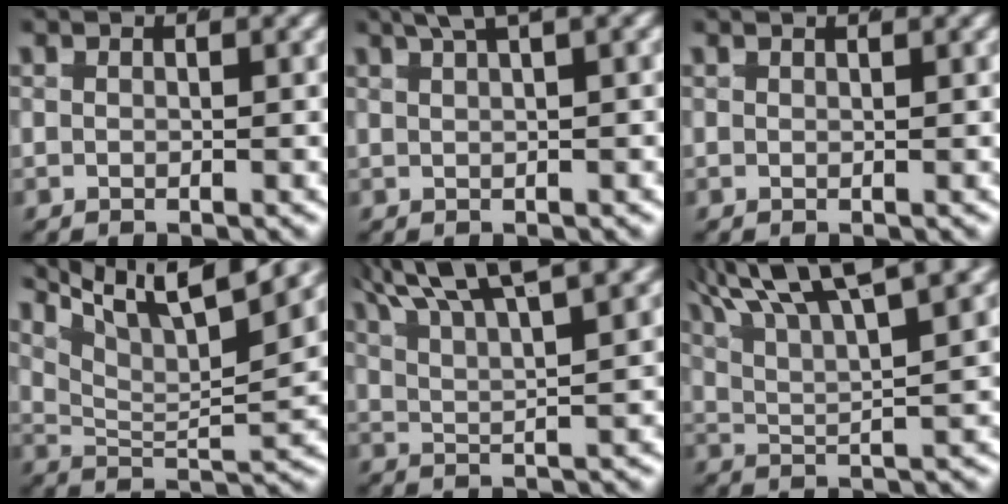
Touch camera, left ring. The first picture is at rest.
{"total": 4.2, "force": [3.1, 1.4, 2.5], "torque": [-0.028, 0.025, 0.040]}
{"total": 0.9, "force": [0.8, 0.2, 0.2], "torque": [0.000, 0.006, 0.011]}
{"total": 8.8, "force": [4.4, 3.9, 6.6], "torque": [-0.091, 0.009, 0.063]}
{"total": 6.7, "force": [4.4, 3.0, 4.0], "torque": [-0.078, 0.015, 0.059]}
{"total": 9.2, "force": [5.7, 4.3, 5.8], "torque": [-0.105, 0.017, 0.077]}